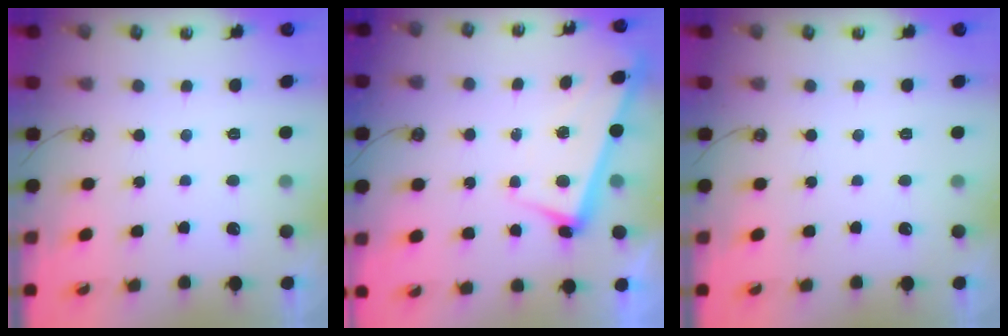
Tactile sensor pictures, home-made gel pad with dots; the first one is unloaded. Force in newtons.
{"total": 2.6, "press": 2.5, "slide": 0.7}
{"total": 0.0}